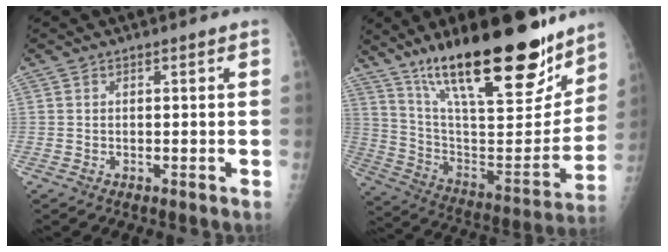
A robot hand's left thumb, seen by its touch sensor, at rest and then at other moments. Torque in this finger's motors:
{"motor_torque": [3.15, 1.48, 1.51, -1.26, 0.52]}